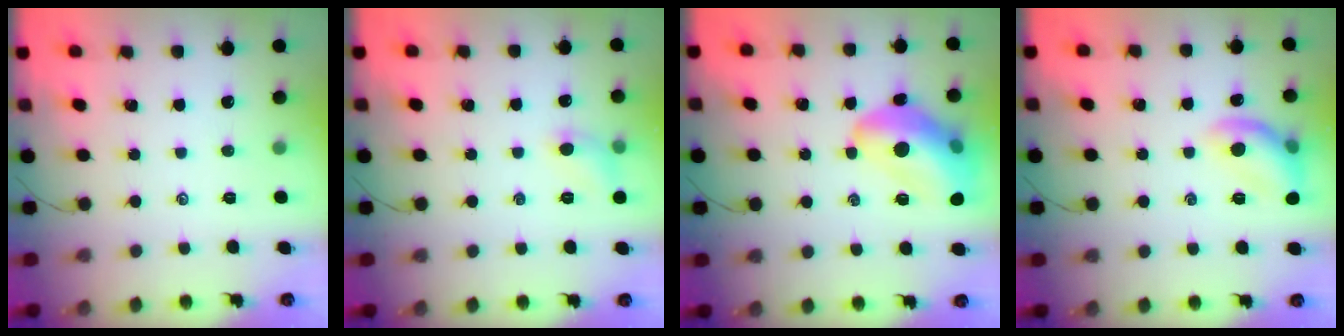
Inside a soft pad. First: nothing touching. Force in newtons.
{"total": 6.5, "press": 6.3, "slide": 1.6}
{"total": 16.8, "press": 16.4, "slide": 3.3}
{"total": 10.3, "press": 10.3, "slide": 0.1}